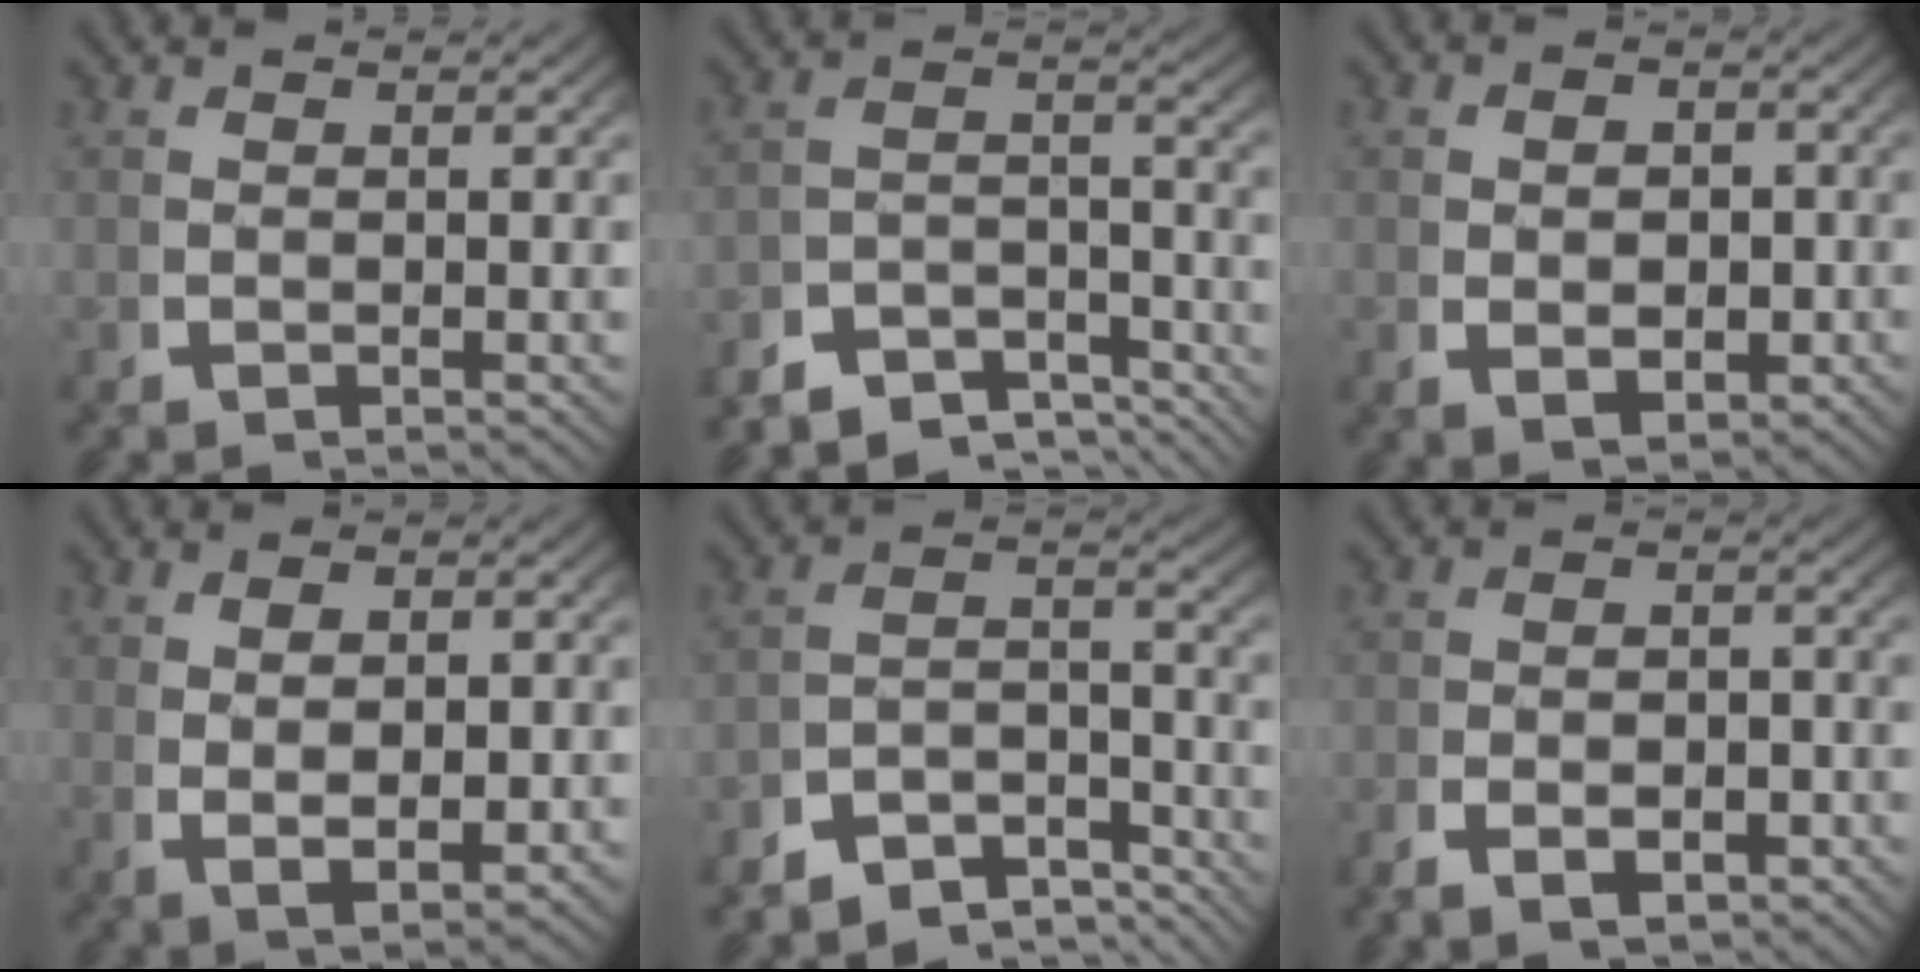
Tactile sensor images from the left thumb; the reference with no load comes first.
{"total": 6.4, "force": [-4.8, 2.8, 3.2], "torque": [-0.047, -0.024, -0.082]}
{"total": 4.1, "force": [-0.5, 2.9, 2.8], "torque": [-0.049, -0.021, 0.005]}
{"total": 5.5, "force": [-0.1, 3.1, 4.6], "torque": [-0.094, -0.019, 0.015]}
{"total": 7.3, "force": [-5.0, 3.7, 3.8], "torque": [-0.066, -0.031, -0.079]}
{"total": 3.3, "force": [-1.9, 1.7, 2.1], "torque": [-0.029, -0.009, -0.034]}